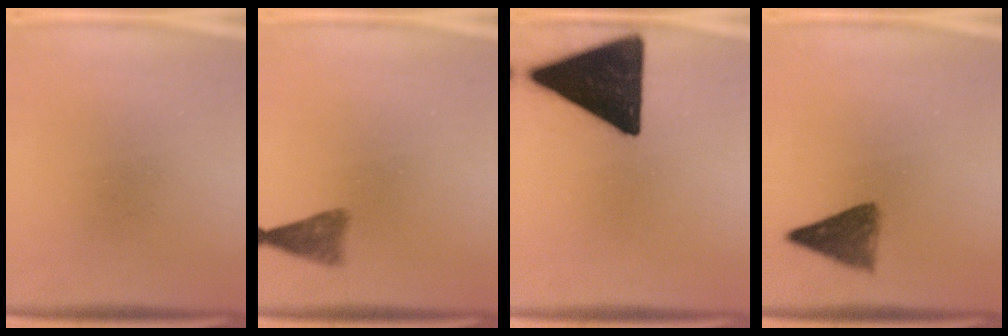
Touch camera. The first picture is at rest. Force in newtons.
{"total": 3.0}
{"total": 19.4}
{"total": 5.4}